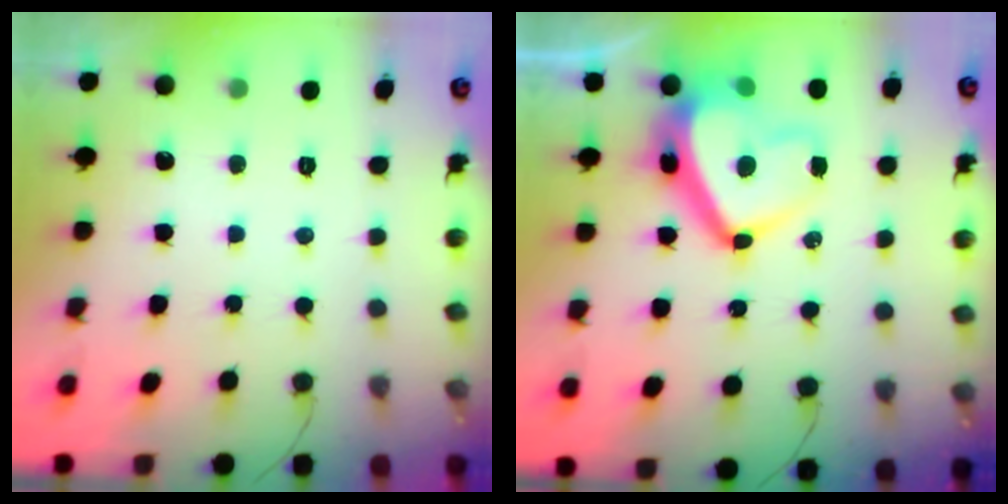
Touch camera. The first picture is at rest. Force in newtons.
{"total": 15.3, "press": 15.1, "slide": 2.5}